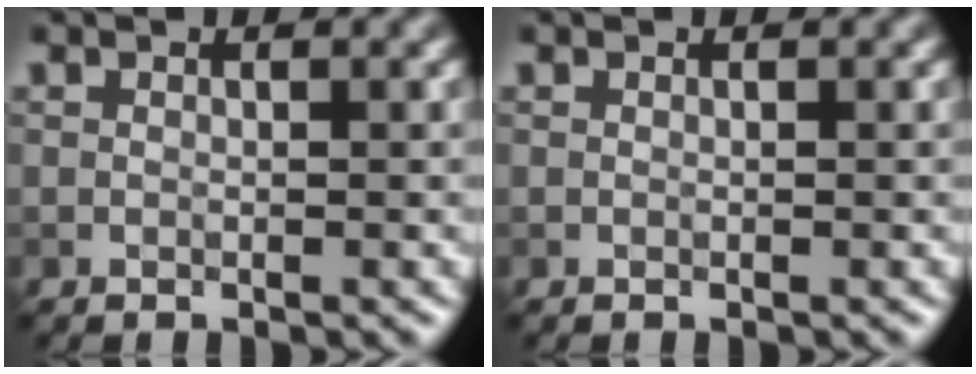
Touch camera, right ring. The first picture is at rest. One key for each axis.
{"total": 0.0}